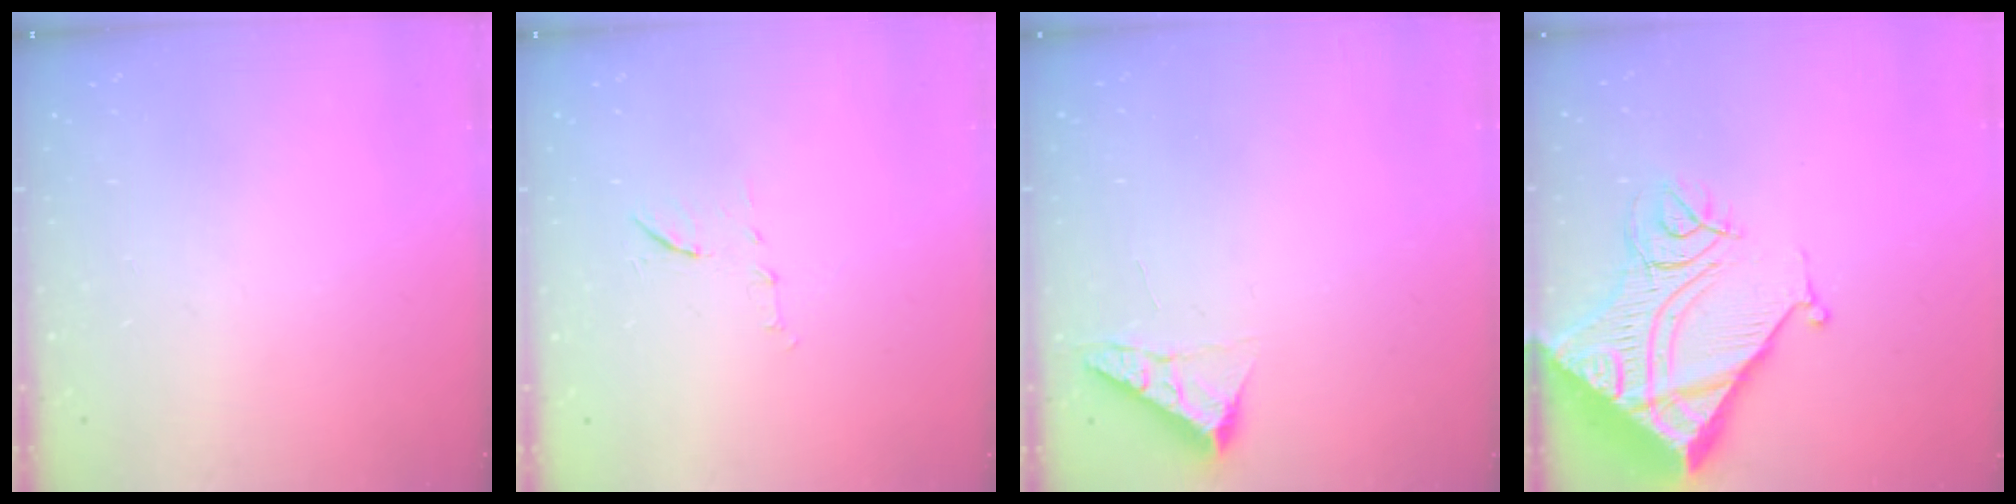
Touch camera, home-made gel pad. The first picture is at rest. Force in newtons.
{"total": 6.1, "press": 5.9, "slide": 1.5}
{"total": 4.0, "press": 4.0, "slide": 0.5}
{"total": 23.6, "press": 23.4, "slide": 3.0}